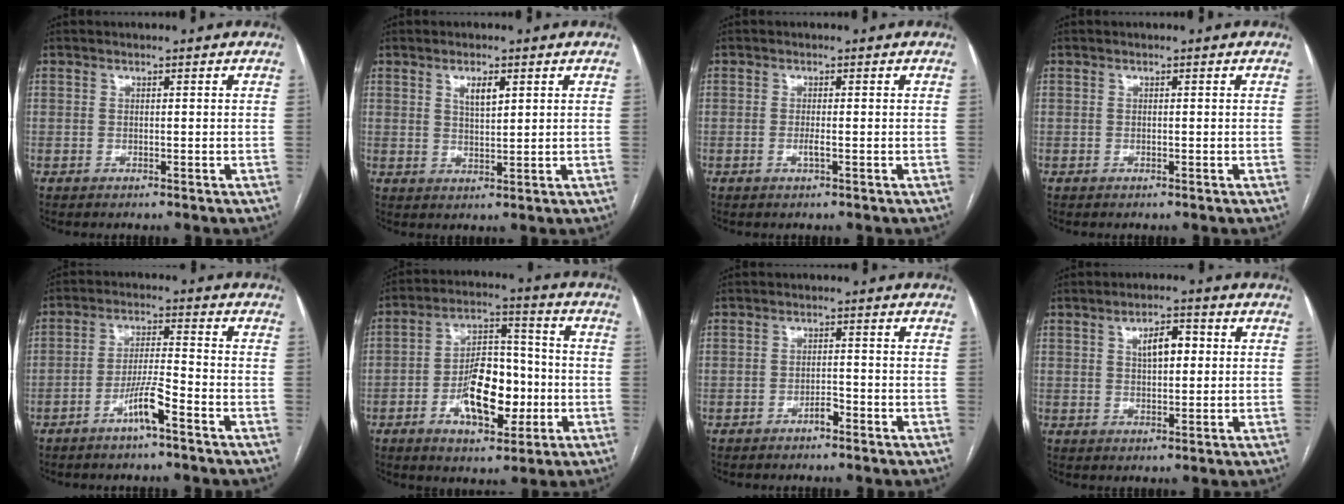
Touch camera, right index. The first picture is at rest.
{"total": 3.4, "force": [1.5, 1.2, 2.8], "torque": [-0.051, 0.000, 0.029]}
{"total": 1.3, "force": [-0.5, 0.1, 1.2], "torque": [-0.026, -0.001, -0.010]}
{"total": 0.0}
{"total": 6.1, "force": [-3.7, 0.4, 4.8], "torque": [-0.096, 0.007, -0.068]}
{"total": 12.6, "force": [-3.6, 5.7, 10.6], "torque": [-0.188, 0.020, -0.056]}
{"total": 2.0, "force": [-1.5, 0.7, 1.1], "torque": [-0.018, 0.004, -0.025]}
{"total": 5.1, "force": [1.3, 2.3, 4.3], "torque": [-0.072, 0.012, 0.023]}